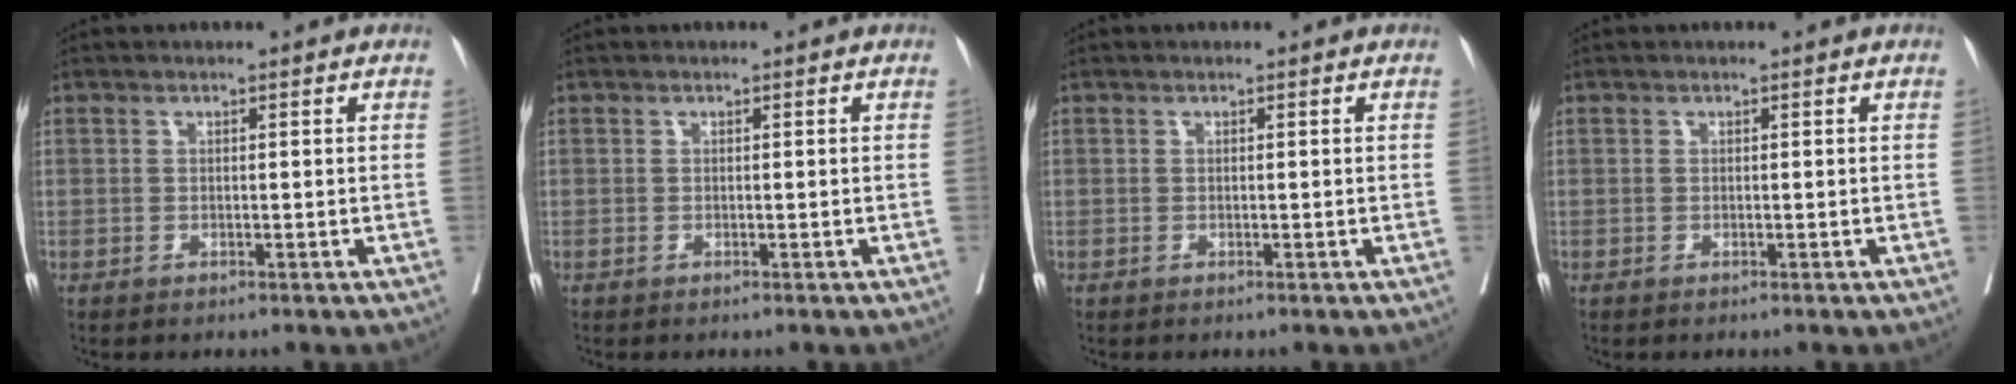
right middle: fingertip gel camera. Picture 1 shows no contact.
{"total": 0.0}
{"total": 0.0}
{"total": 0.0}